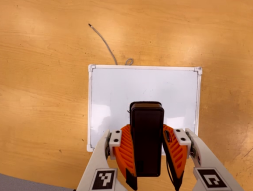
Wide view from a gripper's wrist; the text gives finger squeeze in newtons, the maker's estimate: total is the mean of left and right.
{"total": 6.4, "left": 5.3, "right": 7.5}